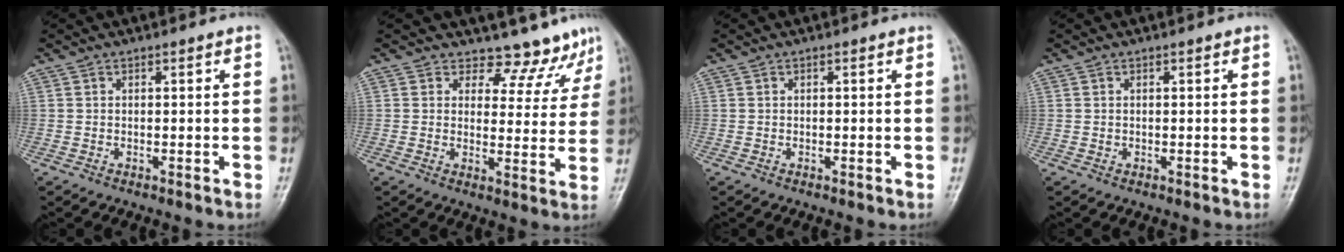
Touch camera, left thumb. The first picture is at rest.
{"total": 8.7, "force": [7.8, 3.8, -0.4], "torque": [0.047, -0.059, 0.082]}
{"total": 0.0}
{"total": 0.0}